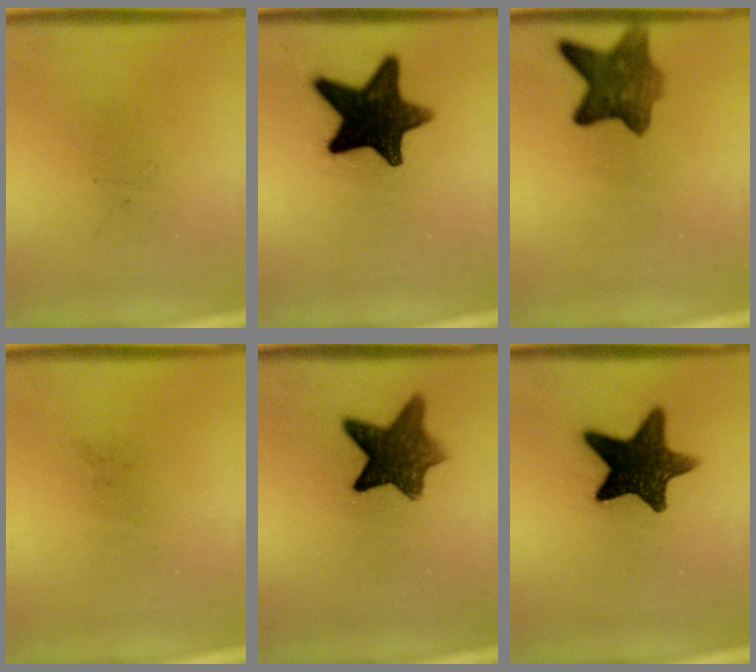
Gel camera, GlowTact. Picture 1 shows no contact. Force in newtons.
{"total": 15.0}
{"total": 7.4}
{"total": 0.0}
{"total": 9.6}
{"total": 13.8}